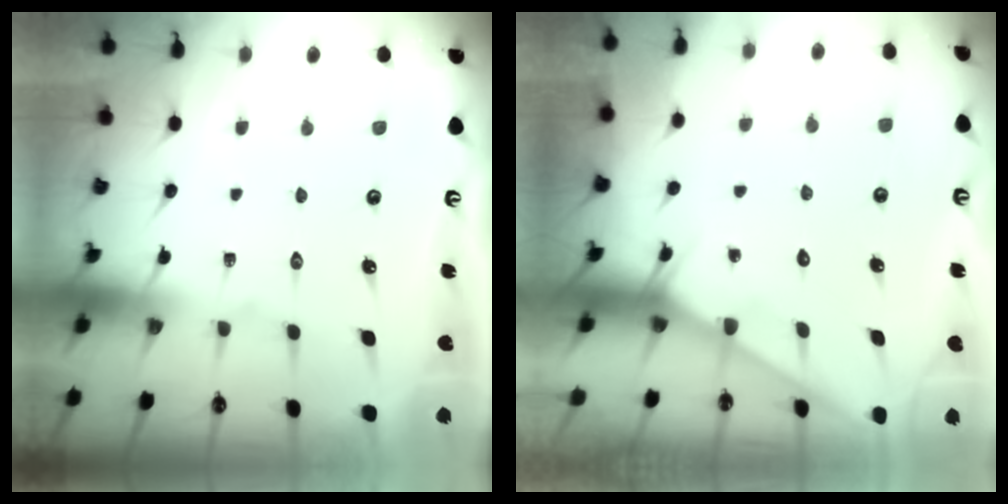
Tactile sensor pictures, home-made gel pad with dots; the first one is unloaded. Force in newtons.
{"total": 3.7, "press": 3.7, "slide": 0.3}